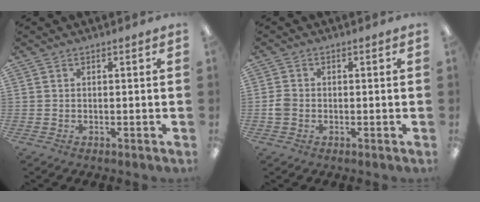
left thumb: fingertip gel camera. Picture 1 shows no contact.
{"total": 2.6, "force": [-0.5, 2.2, 1.2], "torque": [-0.020, 0.006, -0.010]}